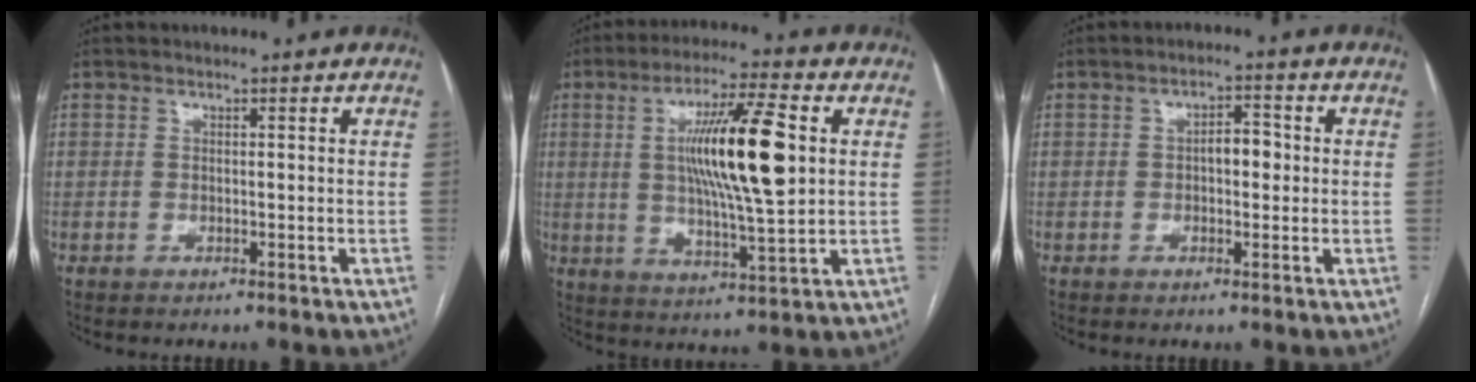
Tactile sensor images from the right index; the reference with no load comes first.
{"total": 14.9, "force": [2.6, 1.3, 14.6], "torque": [-0.258, 0.002, 0.044]}
{"total": 3.5, "force": [0.0, 1.7, 3.0], "torque": [-0.044, 0.012, 0.001]}